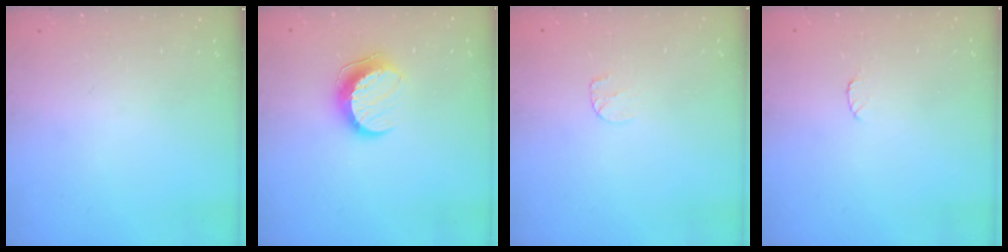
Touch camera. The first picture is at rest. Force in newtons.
{"total": 9.9, "press": 9.8, "slide": 0.5}
{"total": 3.5, "press": 3.5, "slide": 0.3}
{"total": 4.8, "press": 4.7, "slide": 0.6}